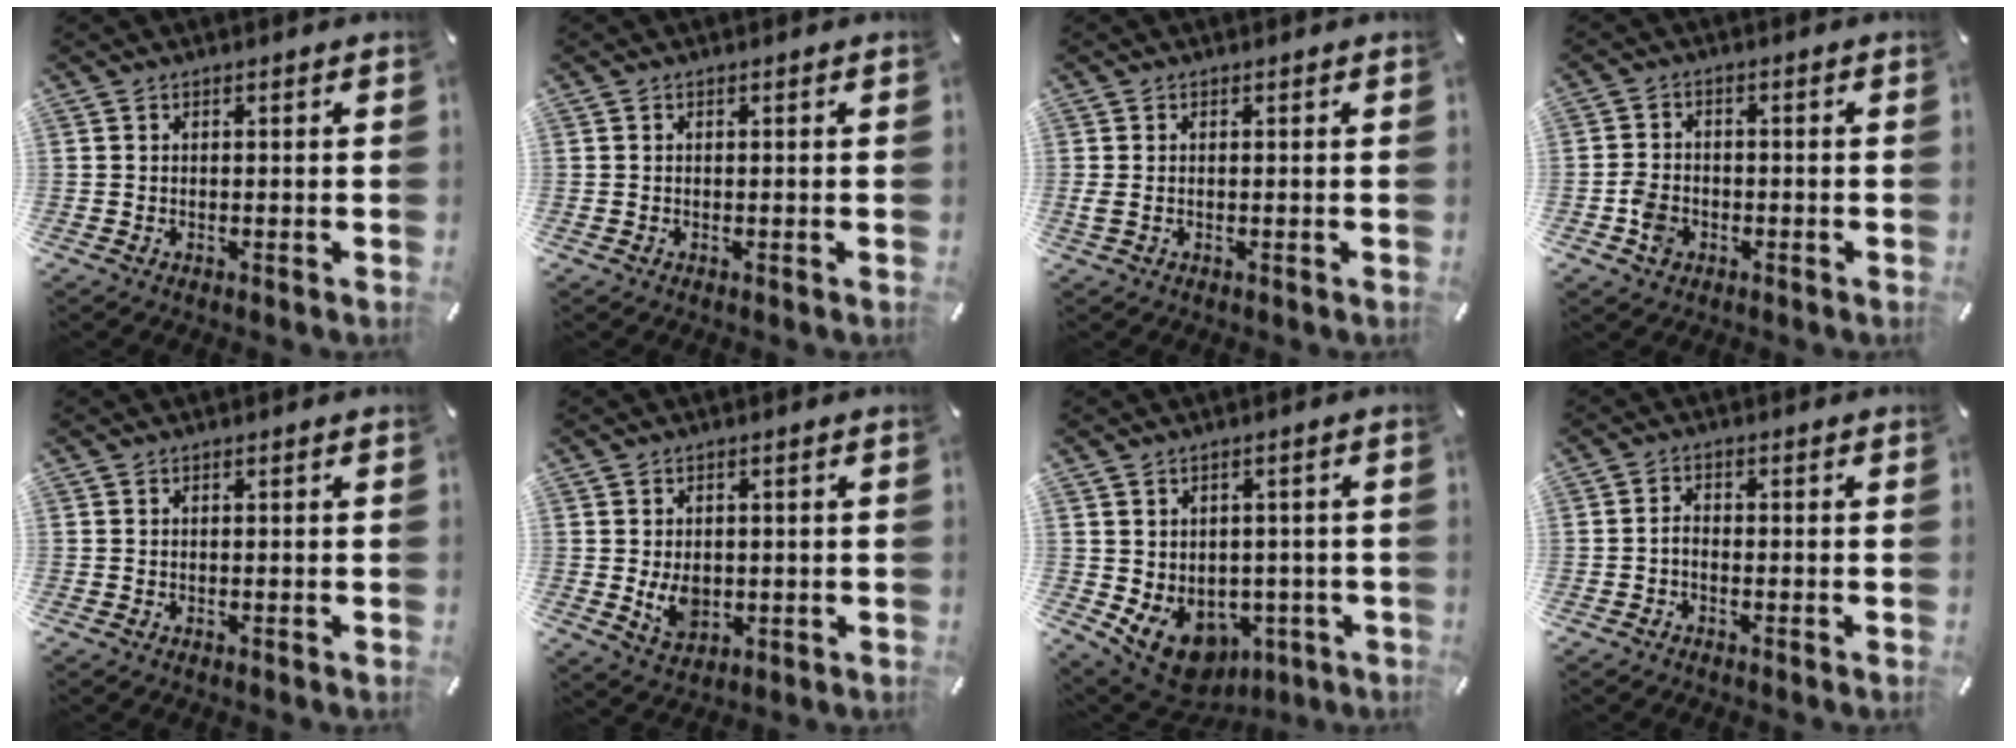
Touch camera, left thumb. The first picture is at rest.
{"total": 0.0}
{"total": 1.4, "force": [-0.1, 0.5, 1.3], "torque": [-0.024, -0.002, -0.001]}
{"total": 4.6, "force": [-1.9, 3.7, 2.1], "torque": [-0.038, 0.010, -0.033]}
{"total": 0.0}
{"total": 5.7, "force": [-0.4, 4.4, 3.6], "torque": [-0.061, -0.003, -0.006]}
{"total": 8.5, "force": [-3.2, 6.9, 3.8], "torque": [-0.063, 0.000, -0.049]}
{"total": 1.9, "force": [-1.0, 1.0, 1.3], "torque": [-0.024, 0.007, -0.021]}